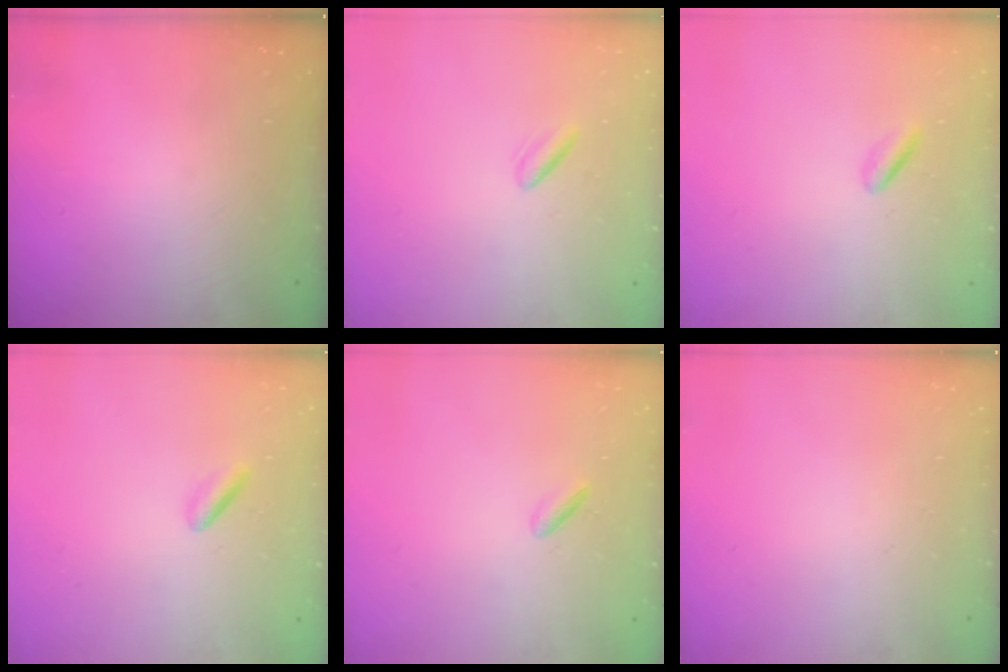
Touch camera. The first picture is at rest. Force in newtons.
{"total": 1.5, "press": 1.2, "slide": 0.9}
{"total": 1.1, "press": 0.9, "slide": 0.7}
{"total": 2.2, "press": 2.1, "slide": 0.8}
{"total": 2.1, "press": 2.0, "slide": 0.7}
{"total": 0.0}